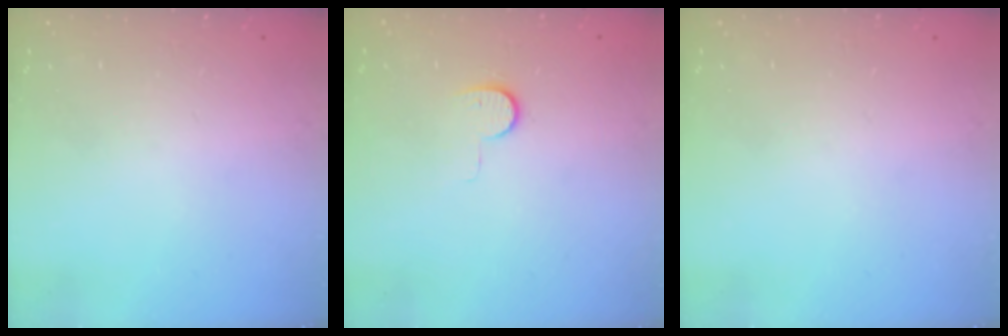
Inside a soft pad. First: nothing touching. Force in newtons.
{"total": 6.2, "press": 6.2, "slide": 0.6}
{"total": 0.0}